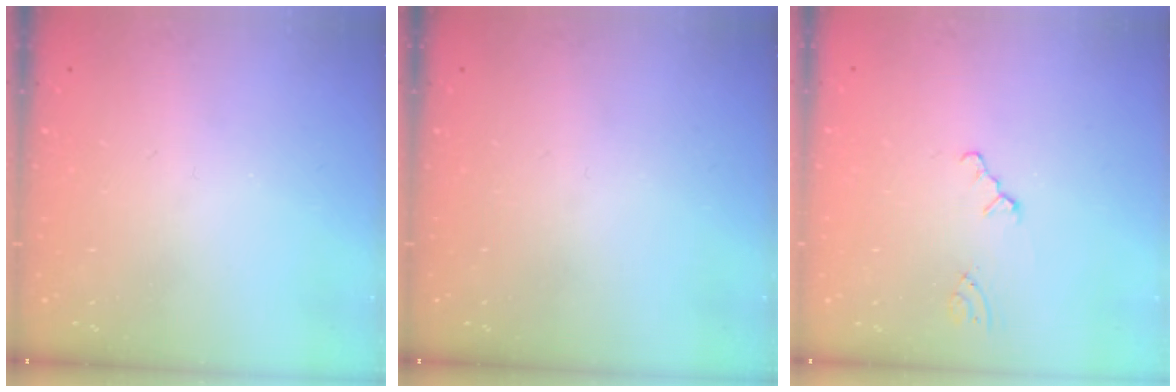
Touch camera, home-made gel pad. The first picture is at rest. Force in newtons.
{"total": 0.0}
{"total": 0.0}